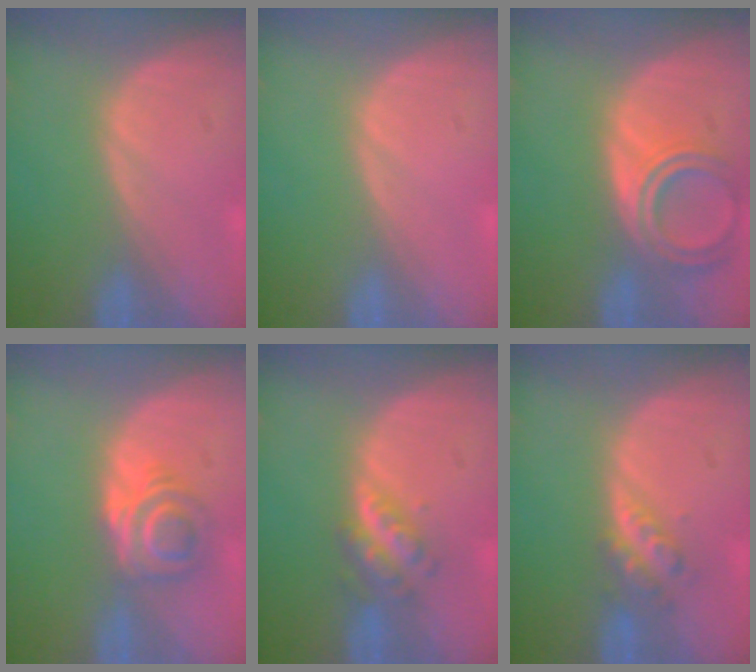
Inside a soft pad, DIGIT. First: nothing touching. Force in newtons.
{"total": 0.0}
{"total": 6.5, "press": 5.9, "slide": 2.8}
{"total": 6.0, "press": 5.0, "slide": 3.3}
{"total": 4.8, "press": 4.4, "slide": 1.9}
{"total": 4.1, "press": 3.6, "slide": 2.1}